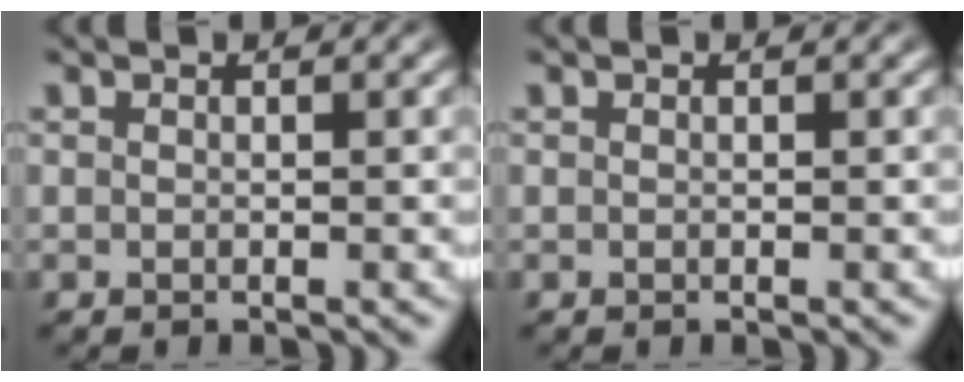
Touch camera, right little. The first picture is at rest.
{"total": 0.0}